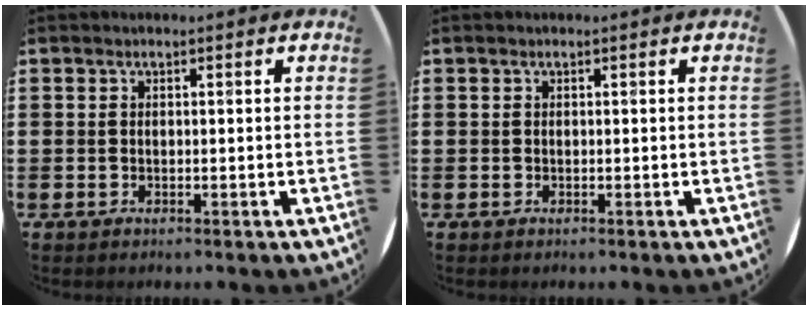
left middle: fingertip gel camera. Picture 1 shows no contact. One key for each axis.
{"total": 0.0}